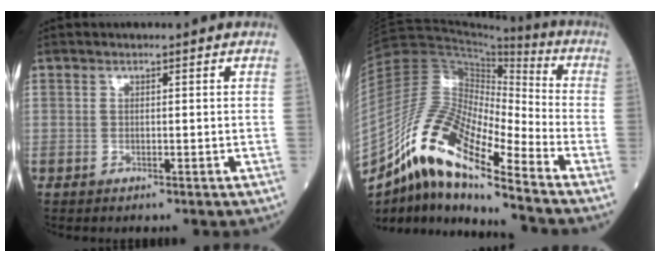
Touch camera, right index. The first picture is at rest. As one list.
[{"total": 16.4, "force": [-11.2, 2.9, 11.7], "torque": [-0.224, 0.013, -0.202]}]